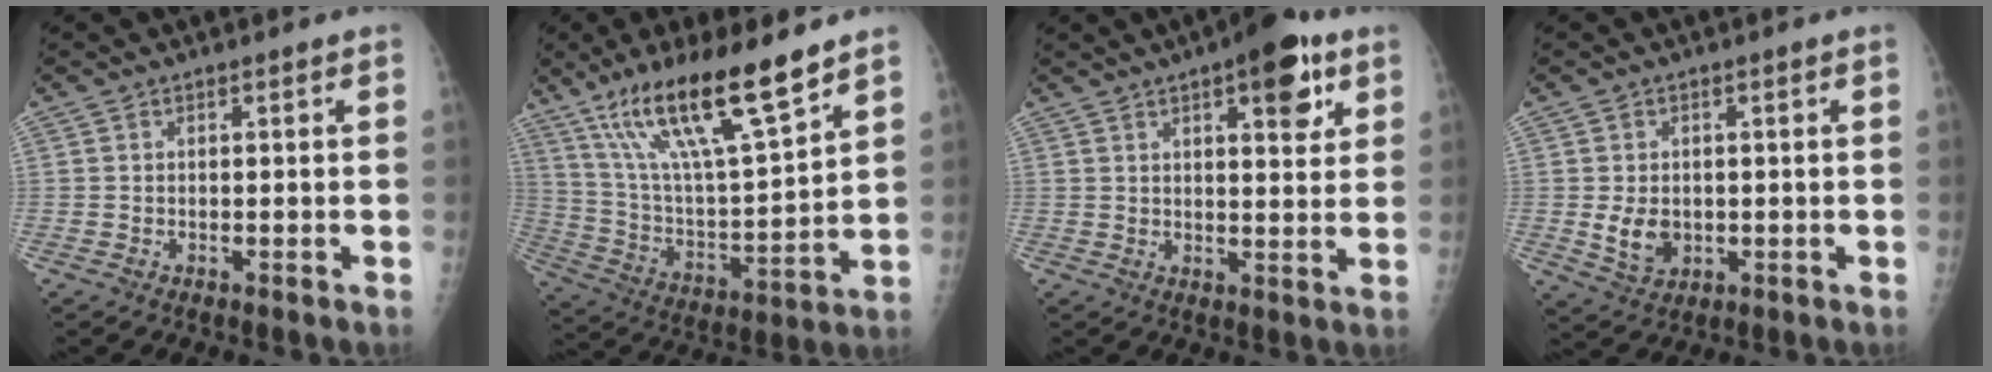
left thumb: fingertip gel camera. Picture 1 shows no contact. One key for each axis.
{"total": 20.6, "fx": 13.9, "fy": 3.7, "fz": 14.8, "tx": -0.251, "ty": -0.056, "tz": 0.260}
{"total": 10.7, "fx": 5.4, "fy": 4.0, "fz": 8.4, "tx": -0.087, "ty": -0.018, "tz": 0.068}
{"total": 5.4, "fx": -0.4, "fy": 4.1, "fz": 3.5, "tx": -0.046, "ty": -0.007, "tz": 0.006}